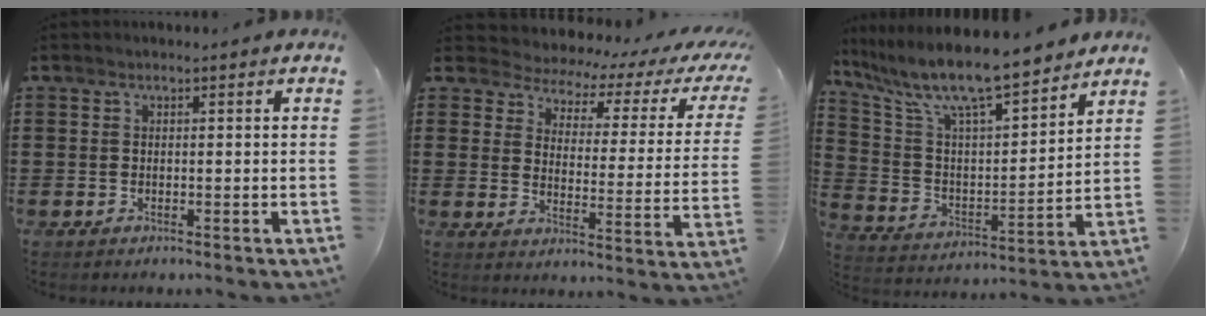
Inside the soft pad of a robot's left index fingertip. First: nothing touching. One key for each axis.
{"total": 2.7, "fx": 2.2, "fy": 1.3, "fz": 0.8, "tx": -0.038, "ty": -0.022, "tz": 0.028}
{"total": 10.5, "fx": 8.9, "fy": 1.0, "fz": 5.5, "tx": -0.143, "ty": -0.058, "tz": 0.150}